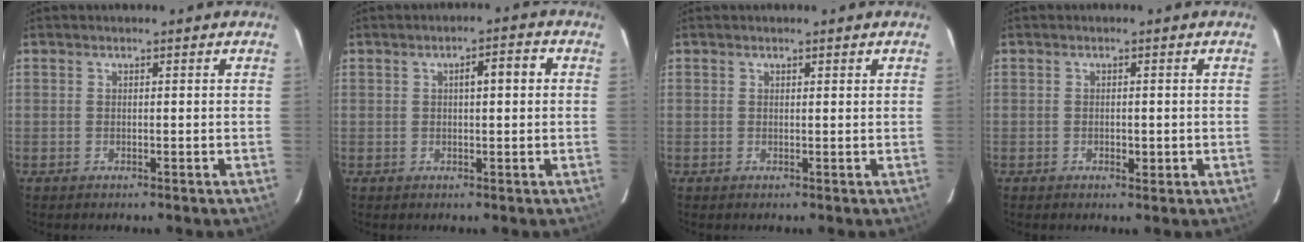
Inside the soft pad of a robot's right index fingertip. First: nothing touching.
{"total": 3.7, "force": [0.6, 0.7, 3.6], "torque": [-0.057, 0.015, 0.008]}
{"total": 0.6, "force": [0.5, 0.1, 0.3], "torque": [-0.007, 0.005, 0.007]}
{"total": 1.4, "force": [-0.4, 0.6, 1.2], "torque": [-0.018, 0.000, -0.005]}